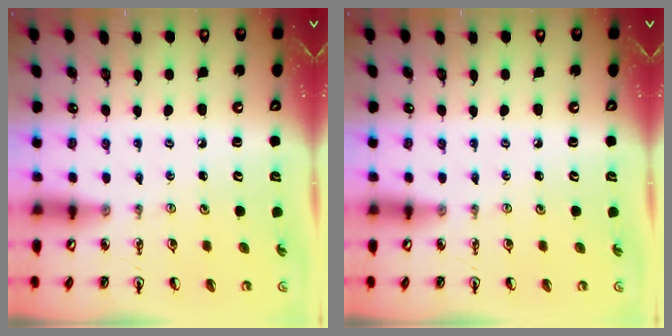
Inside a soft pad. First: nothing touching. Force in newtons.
{"total": 0.0}